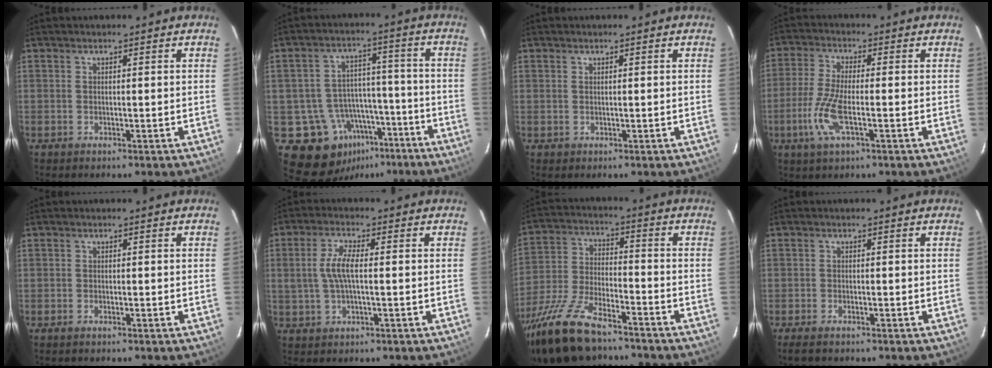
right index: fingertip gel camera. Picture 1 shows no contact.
{"total": 13.5, "force": [-7.7, 10.4, 3.8], "torque": [-0.084, 0.044, -0.093]}
{"total": 0.8, "force": [0.3, 0.7, 0.0], "torque": [0.004, 0.004, 0.003]}
{"total": 8.4, "force": [-2.7, 2.1, 7.7], "torque": [-0.168, -0.007, -0.055]}
{"total": 0.7, "force": [-0.6, 0.3, 0.3], "torque": [-0.007, -0.002, -0.014]}
{"total": 5.8, "force": [0.1, 1.8, 5.5], "torque": [-0.108, 0.004, 0.006]}
{"total": 19.3, "force": [-14.6, 6.5, 10.8], "torque": [-0.236, -0.035, -0.266]}
{"total": 3.3, "force": [-2.6, 1.0, 1.7], "torque": [-0.044, -0.011, -0.049]}